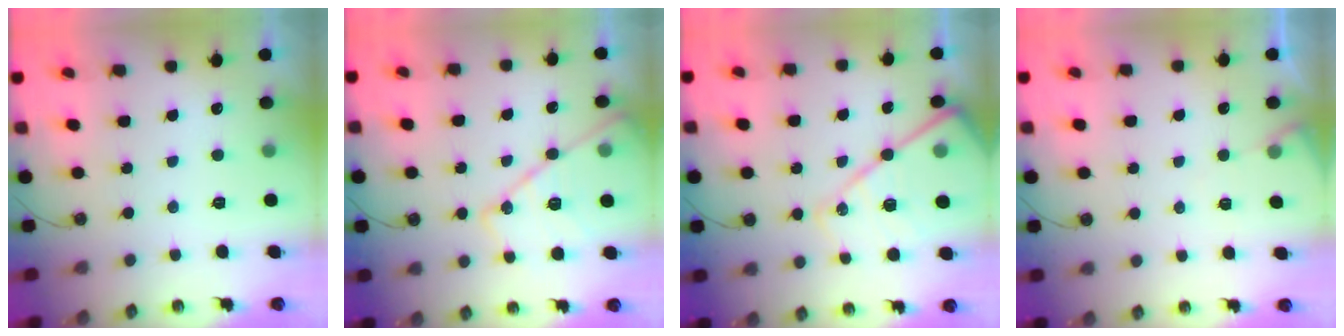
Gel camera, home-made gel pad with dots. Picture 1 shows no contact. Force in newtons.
{"total": 15.7, "press": 15.7, "slide": 1.3}
{"total": 18.3, "press": 18.2, "slide": 1.8}
{"total": 4.0, "press": 3.9, "slide": 0.6}